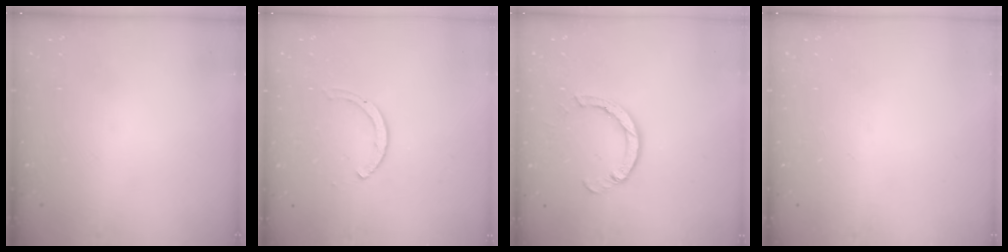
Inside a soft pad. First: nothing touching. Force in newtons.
{"total": 2.6, "press": 2.6, "slide": 0.3}
{"total": 4.2, "press": 4.2, "slide": 0.1}
{"total": 0.0}